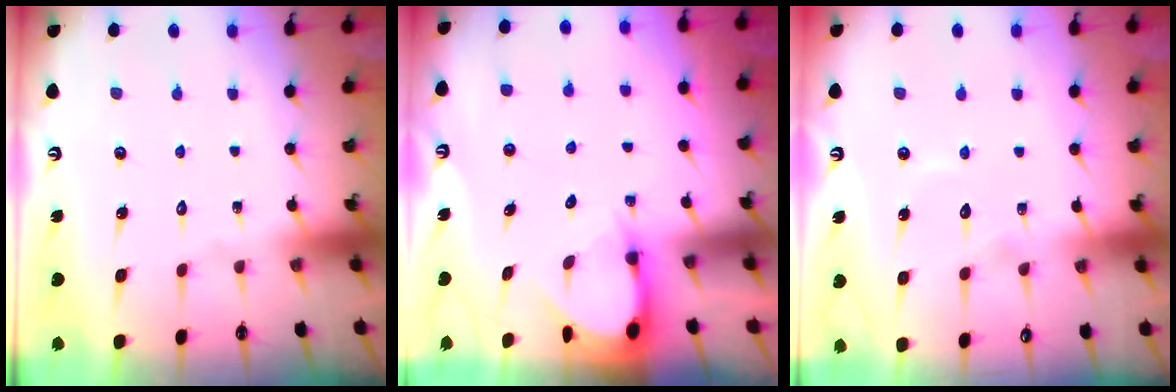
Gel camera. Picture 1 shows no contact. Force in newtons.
{"total": 2.8, "press": 2.8, "slide": 0.2}
{"total": 5.4, "press": 5.4, "slide": 0.5}